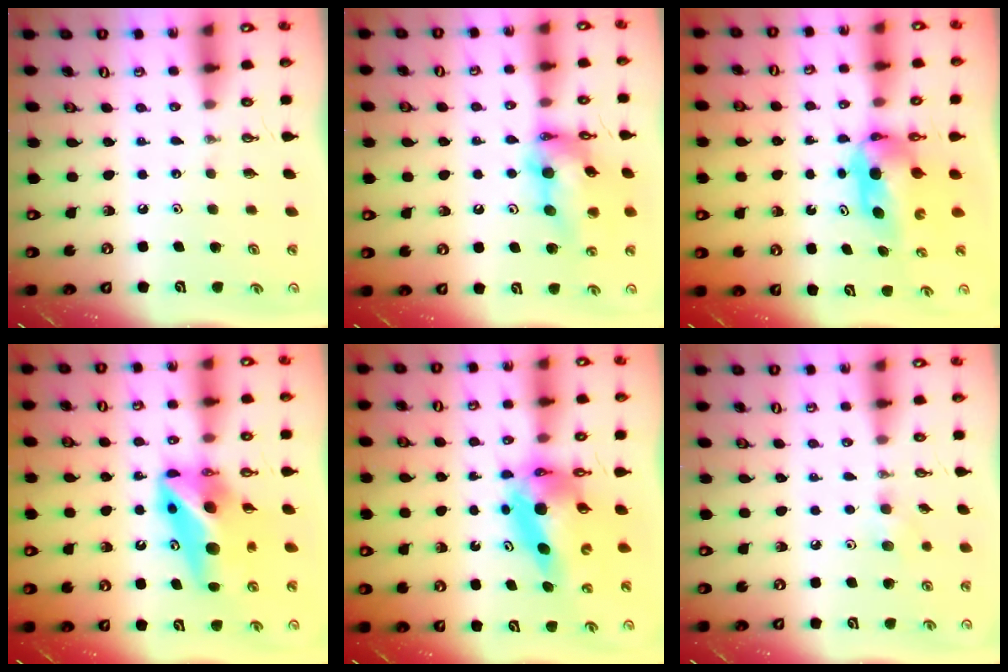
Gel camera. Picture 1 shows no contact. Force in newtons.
{"total": 17.1, "press": 17.0, "slide": 1.9}
{"total": 5.4, "press": 5.4, "slide": 0.5}
{"total": 13.9, "press": 13.3, "slide": 4.0}
{"total": 11.9, "press": 11.8, "slide": 1.2}
{"total": 6.1, "press": 6.0, "slide": 1.3}